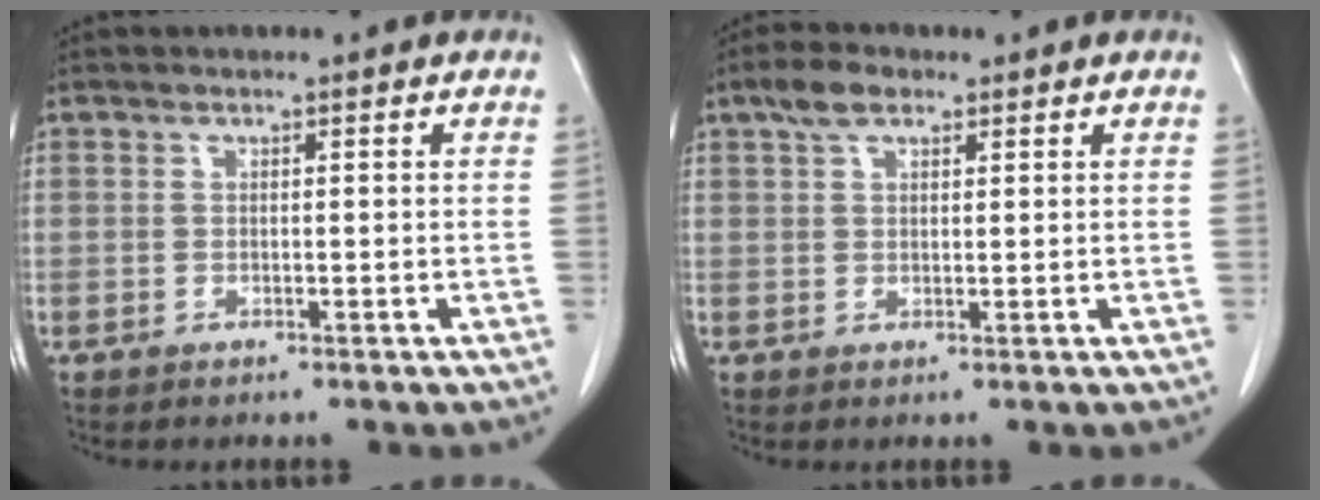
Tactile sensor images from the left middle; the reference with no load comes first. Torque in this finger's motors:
{"motor_torque": [0.66, -0.76, -0.01, 0.01]}